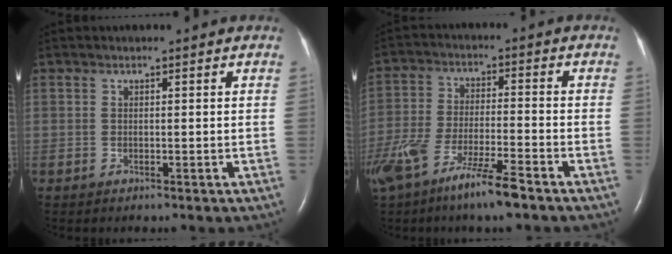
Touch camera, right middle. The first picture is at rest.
{"total": 12.4, "force": [-8.5, 1.4, 8.9], "torque": [-0.185, -0.027, -0.158]}